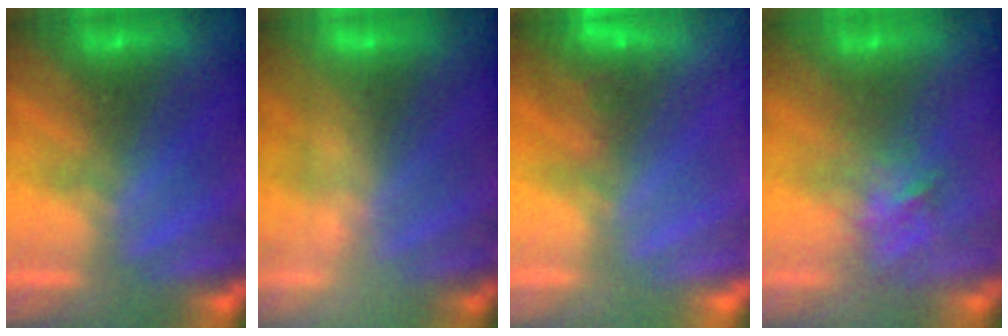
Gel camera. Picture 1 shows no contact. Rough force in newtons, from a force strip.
{"total": 2.5}
{"total": 2.6}
{"total": 2.8}